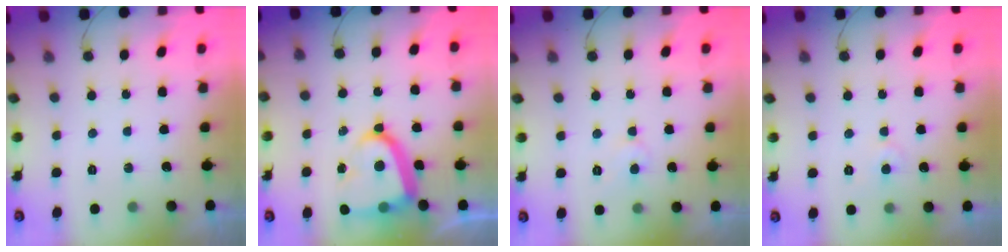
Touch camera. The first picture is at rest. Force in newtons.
{"total": 14.9, "press": 14.8, "slide": 1.6}
{"total": 3.7, "press": 3.7, "slide": 0.3}
{"total": 3.5, "press": 3.4, "slide": 0.4}